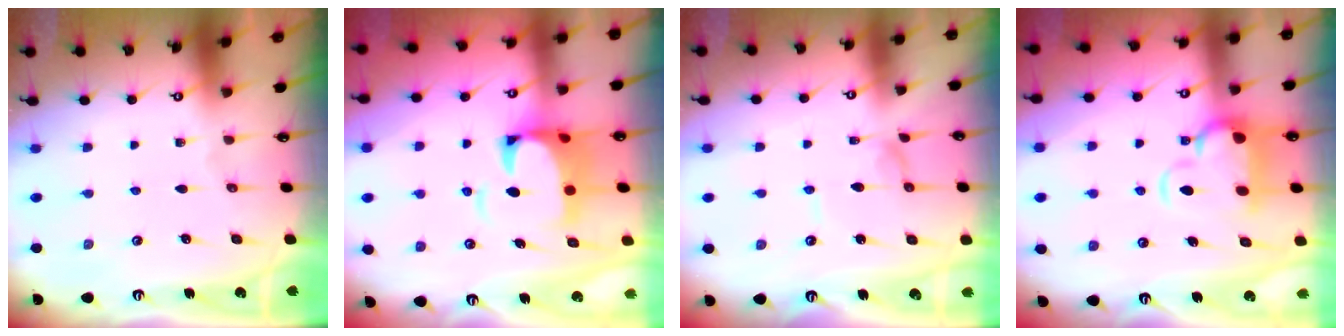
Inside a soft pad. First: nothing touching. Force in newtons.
{"total": 5.1, "press": 4.9, "slide": 1.5}
{"total": 0.0}
{"total": 4.6, "press": 4.3, "slide": 1.6}